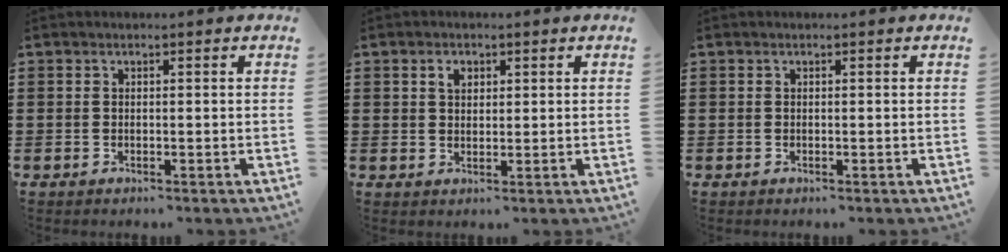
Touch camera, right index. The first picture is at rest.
{"total": 2.0, "force": [1.0, 1.4, 1.1], "torque": [-0.026, 0.007, 0.018]}
{"total": 0.0}